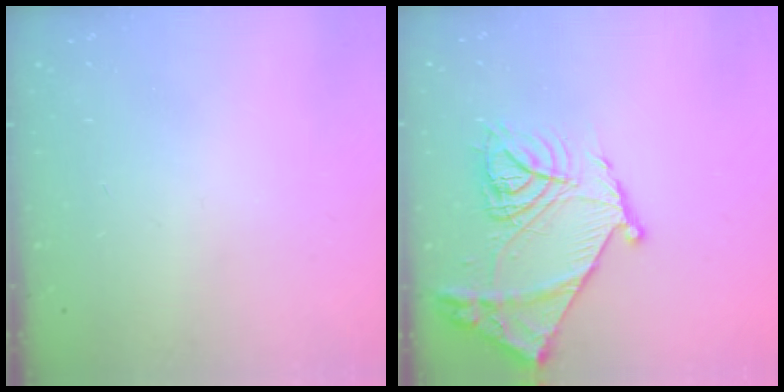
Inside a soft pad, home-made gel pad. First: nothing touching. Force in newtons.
{"total": 20.4, "press": 20.3, "slide": 2.0}